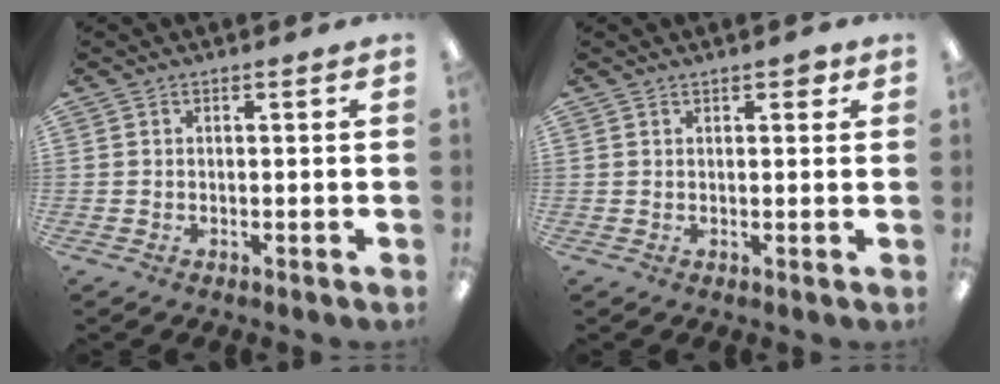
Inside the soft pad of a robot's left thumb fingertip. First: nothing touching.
{"total": 1.9, "force": [1.1, 0.9, 1.2], "torque": [-0.008, -0.004, 0.016]}